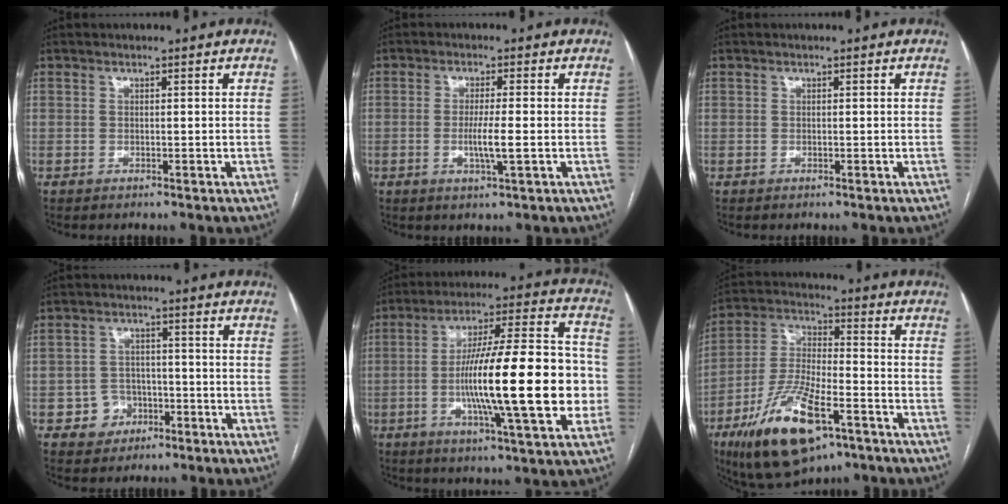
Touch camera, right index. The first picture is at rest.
{"total": 4.2, "force": [-0.7, -0.1, 4.1], "torque": [-0.081, -0.009, -0.013]}
{"total": 0.0}
{"total": 4.8, "force": [-2.1, 4.3, 0.9], "torque": [-0.007, 0.014, -0.027]}
{"total": 22.2, "force": [-3.2, 3.0, 21.8], "torque": [-0.330, 0.014, -0.048]}
{"total": 17.4, "force": [-9.2, 5.5, 13.8], "torque": [-0.287, -0.017, -0.156]}